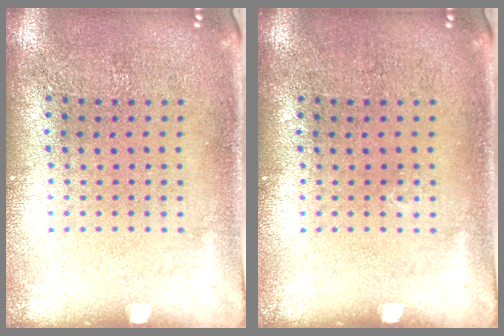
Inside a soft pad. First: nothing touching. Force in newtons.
{"total": 0.0}